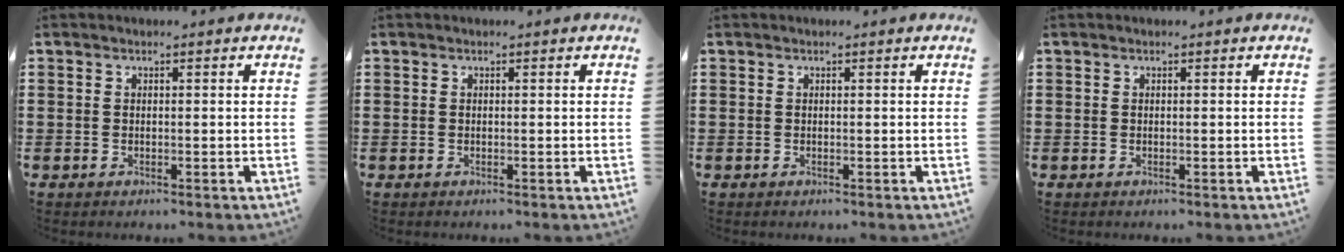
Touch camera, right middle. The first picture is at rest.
{"total": 0.0}
{"total": 0.0}
{"total": 0.0}